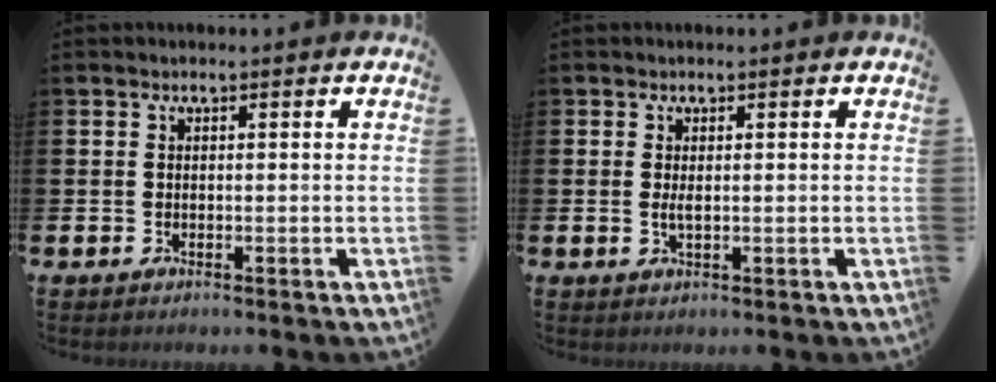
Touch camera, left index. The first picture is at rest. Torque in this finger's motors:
{"motor_torque": [0.32, -0.05, 0.02, 0.06]}